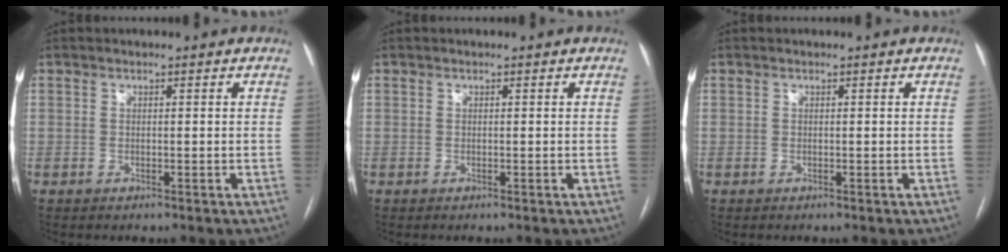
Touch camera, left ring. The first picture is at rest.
{"total": 0.0}
{"total": 0.0}